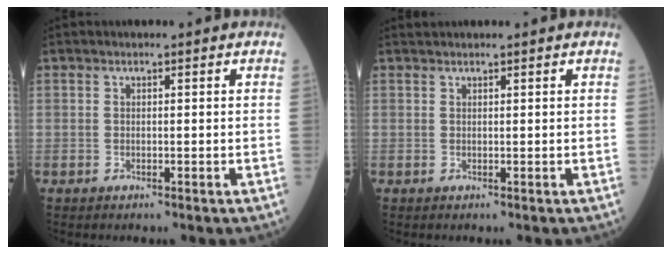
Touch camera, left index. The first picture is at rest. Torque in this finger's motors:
{"motor_torque": [-0.08, -0.03, -0.02, -0.01]}